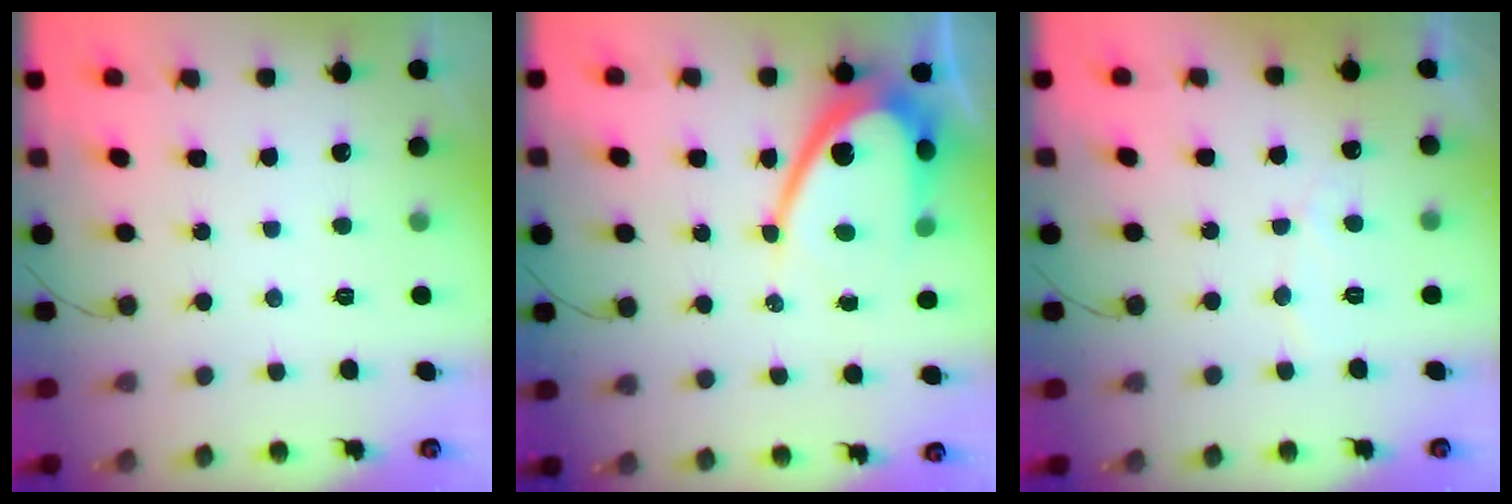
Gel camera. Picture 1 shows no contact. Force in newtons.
{"total": 13.2, "press": 13.2, "slide": 1.0}
{"total": 4.2, "press": 4.2, "slide": 0.2}